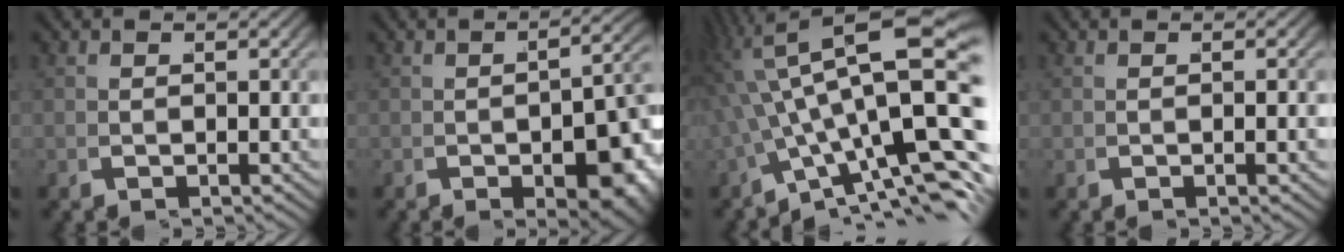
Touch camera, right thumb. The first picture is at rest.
{"total": 7.3, "force": [-1.6, 3.4, 6.2], "torque": [-0.077, -0.007, -0.016]}
{"total": 14.0, "force": [2.1, 7.3, 11.8], "torque": [-0.195, -0.026, 0.053]}
{"total": 0.9, "force": [-0.2, -0.1, 0.9], "torque": [-0.017, 0.008, -0.003]}